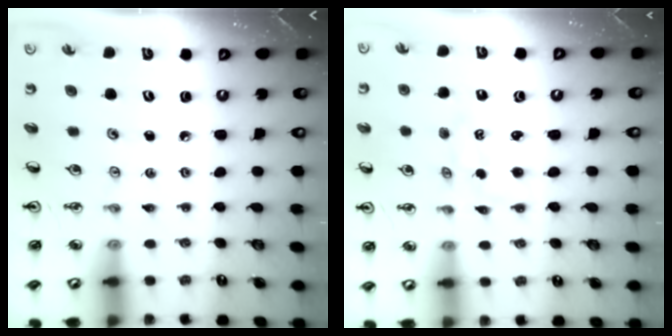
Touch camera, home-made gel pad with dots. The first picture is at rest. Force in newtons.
{"total": 1.1, "press": 0.9, "slide": 0.6}